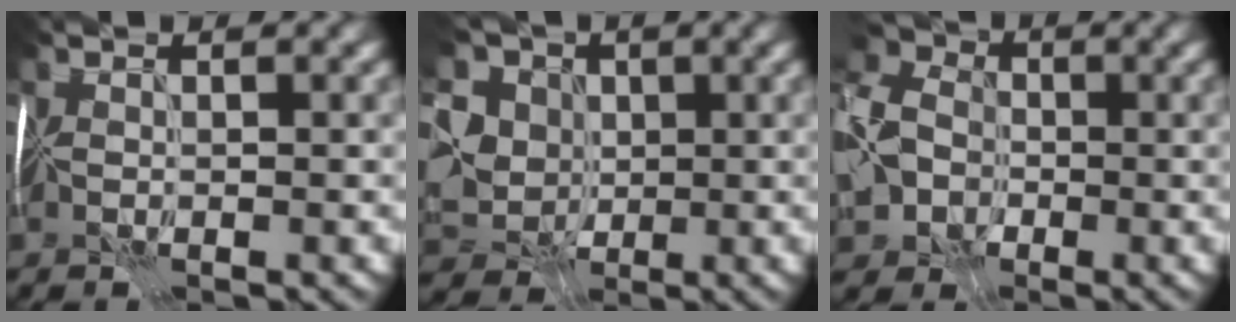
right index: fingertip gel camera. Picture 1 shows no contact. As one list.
[{"total": 7.2, "force": [1.1, 6.1, 3.7], "torque": [-0.073, 0.018, 0.000]}, {"total": 8.0, "force": [-2.3, 6.1, 4.7], "torque": [-0.119, -0.009, -0.054]}]